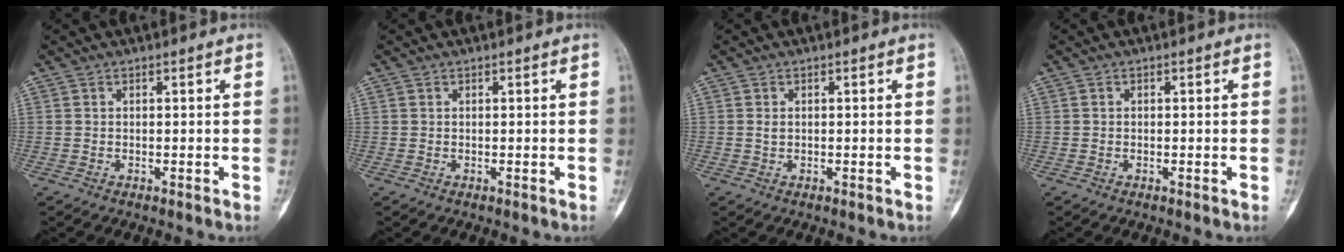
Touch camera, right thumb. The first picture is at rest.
{"total": 0.0}
{"total": 0.8, "force": [0.1, 0.7, -0.1], "torque": [0.002, 0.000, 0.002]}
{"total": 0.0}